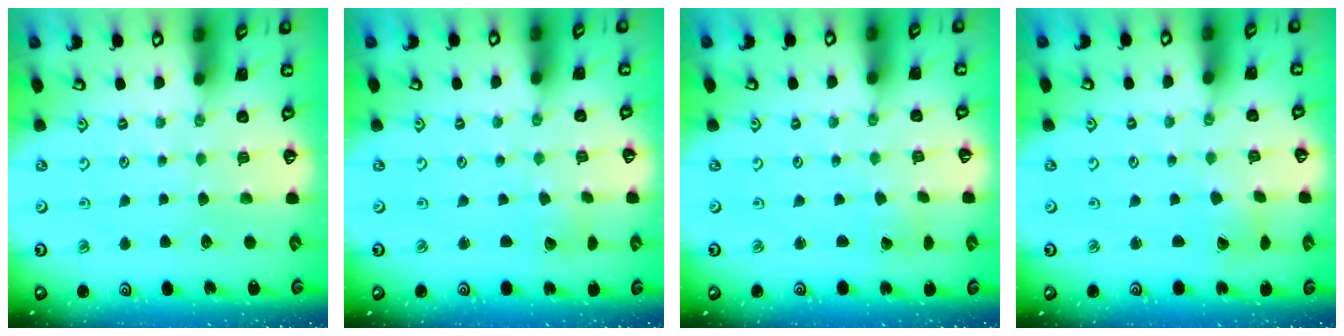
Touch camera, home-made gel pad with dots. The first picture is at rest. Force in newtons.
{"total": 2.0, "press": 2.0, "slide": 0.1}
{"total": 1.5, "press": 1.5, "slide": 0.0}
{"total": 1.2, "press": 1.2, "slide": 0.2}